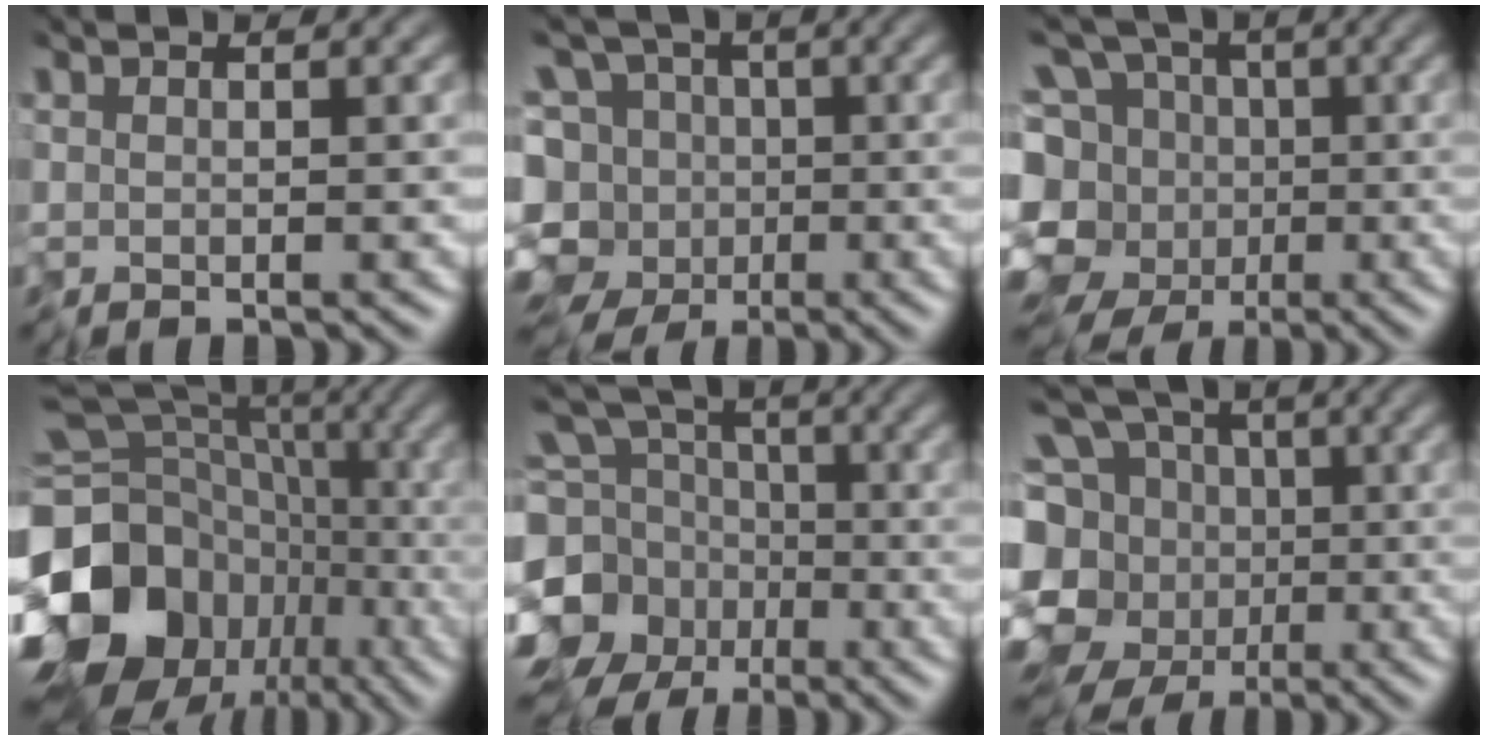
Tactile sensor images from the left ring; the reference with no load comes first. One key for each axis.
{"total": 10.4, "fx": -4.4, "fy": 8.3, "fz": 4.4, "tx": -0.059, "ty": 0.018, "tz": -0.091}
{"total": 9.8, "fx": -3.4, "fy": 7.8, "fz": 4.8, "tx": -0.082, "ty": 0.003, "tz": -0.052}
{"total": 20.3, "fx": -6.3, "fy": 17.1, "fz": 9.1, "tx": -0.173, "ty": -0.014, "tz": -0.119}
{"total": 9.8, "fx": -2.7, "fy": 8.4, "fz": 4.3, "tx": -0.111, "ty": -0.027, "tz": -0.048}
{"total": 10.9, "fx": -3.2, "fy": 9.0, "fz": 5.2, "tx": -0.108, "ty": -0.003, "tz": -0.051}